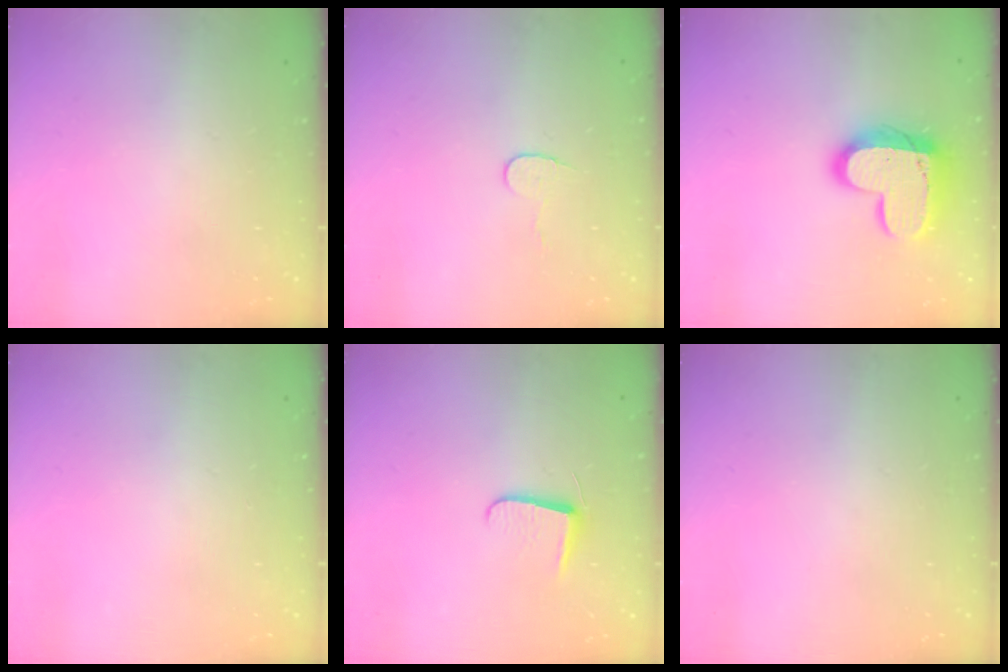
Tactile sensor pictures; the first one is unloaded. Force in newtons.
{"total": 5.6, "press": 5.6, "slide": 0.5}
{"total": 19.0, "press": 19.0, "slide": 1.5}
{"total": 0.0}
{"total": 6.2, "press": 6.1, "slide": 0.7}
{"total": 0.0}